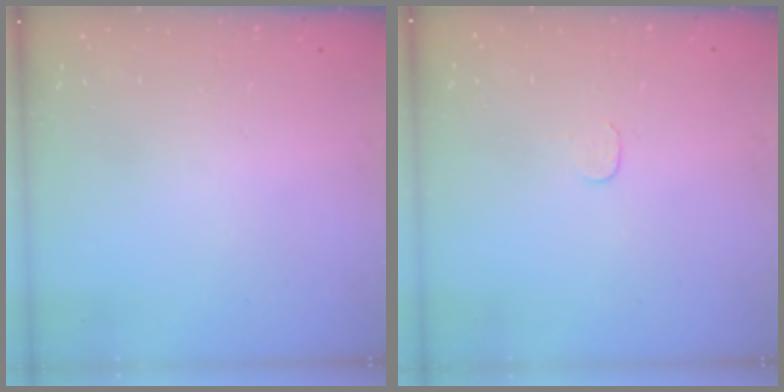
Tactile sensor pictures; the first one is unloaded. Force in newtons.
{"total": 3.5, "press": 3.5, "slide": 0.3}